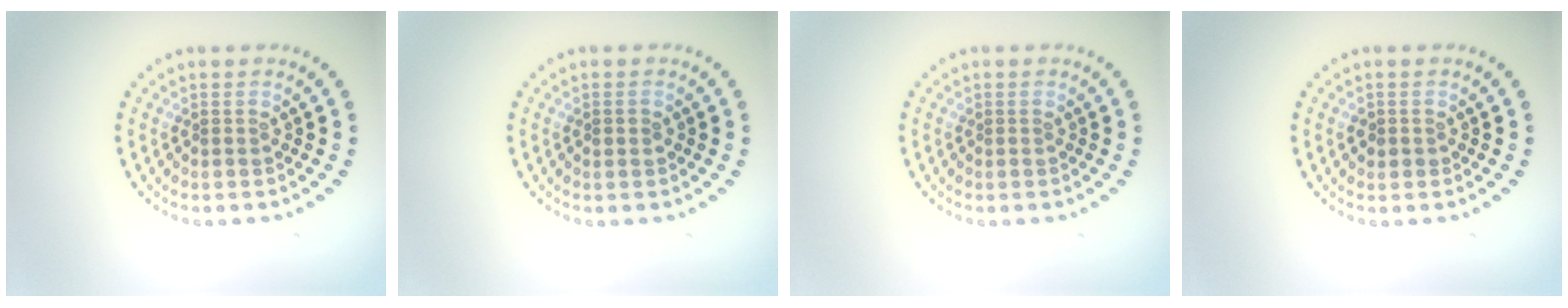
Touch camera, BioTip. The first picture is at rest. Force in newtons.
{"total": 0.9, "press": 0.9, "slide": 0.1}
{"total": 0.0}
{"total": 1.0, "press": 1.0, "slide": 0.3}